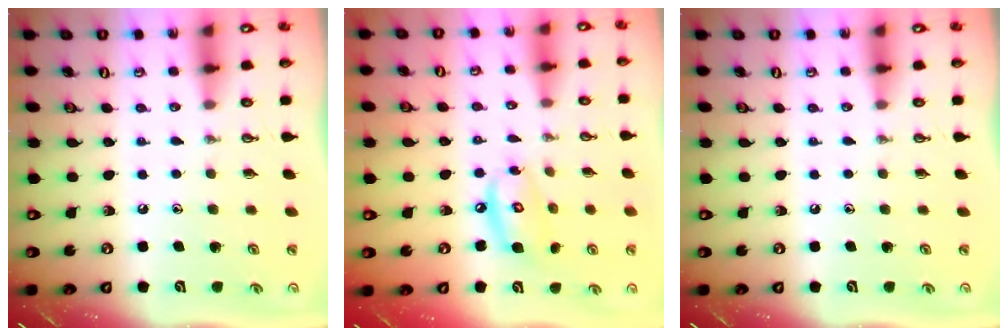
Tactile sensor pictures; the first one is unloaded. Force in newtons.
{"total": 10.5, "press": 10.5, "slide": 1.1}
{"total": 0.0}